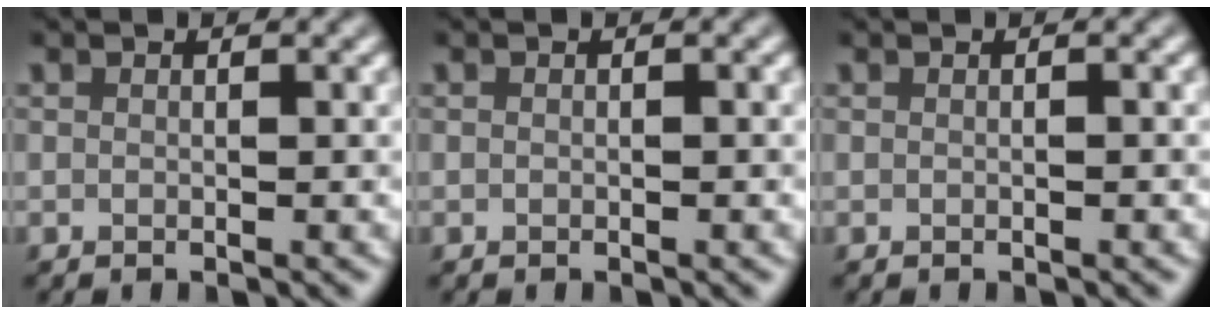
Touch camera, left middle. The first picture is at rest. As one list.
[{"total": 0.0}, {"total": 0.0}]